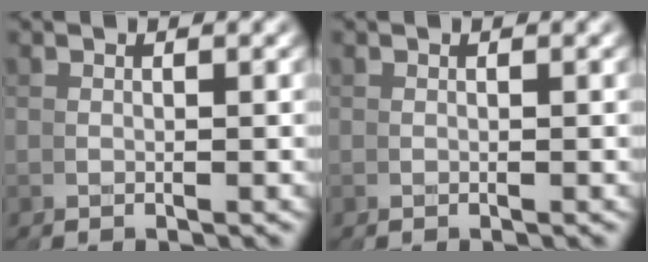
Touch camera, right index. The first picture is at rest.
{"total": 0.0}